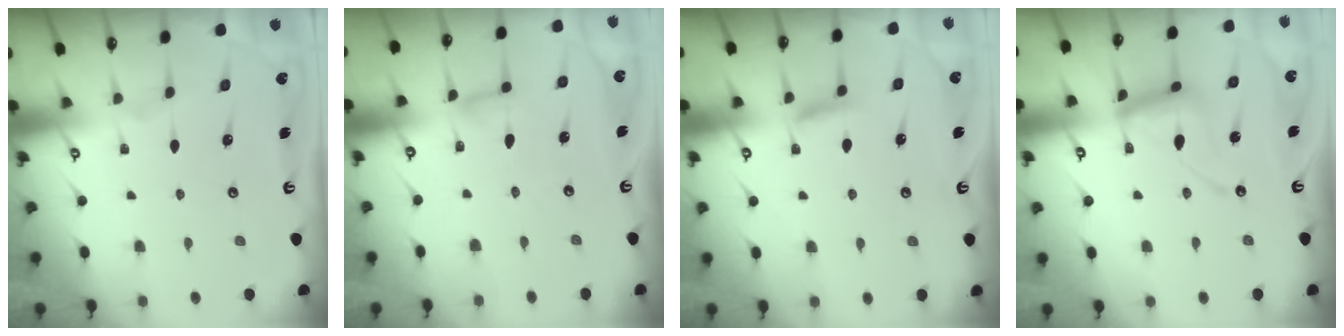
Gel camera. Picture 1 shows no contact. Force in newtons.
{"total": 3.7, "press": 3.7, "slide": 0.3}
{"total": 6.6, "press": 6.6, "slide": 0.8}
{"total": 13.1, "press": 13.0, "slide": 1.2}